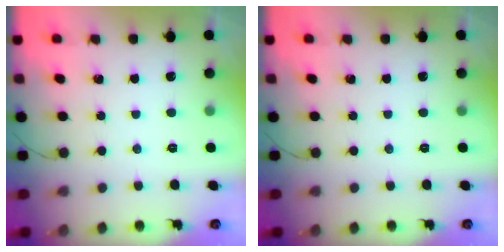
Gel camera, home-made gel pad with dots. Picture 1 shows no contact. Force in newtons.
{"total": 0.0}